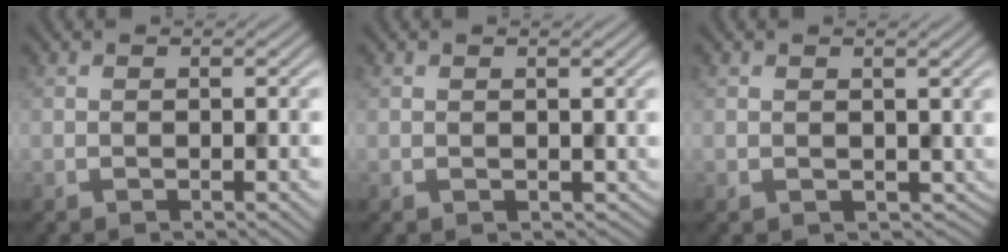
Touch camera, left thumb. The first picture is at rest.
{"total": 1.1, "force": [0.5, 0.9, 0.3], "torque": [-0.011, -0.005, 0.010]}
{"total": 2.6, "force": [0.7, 2.1, 1.3], "torque": [-0.032, -0.012, 0.015]}